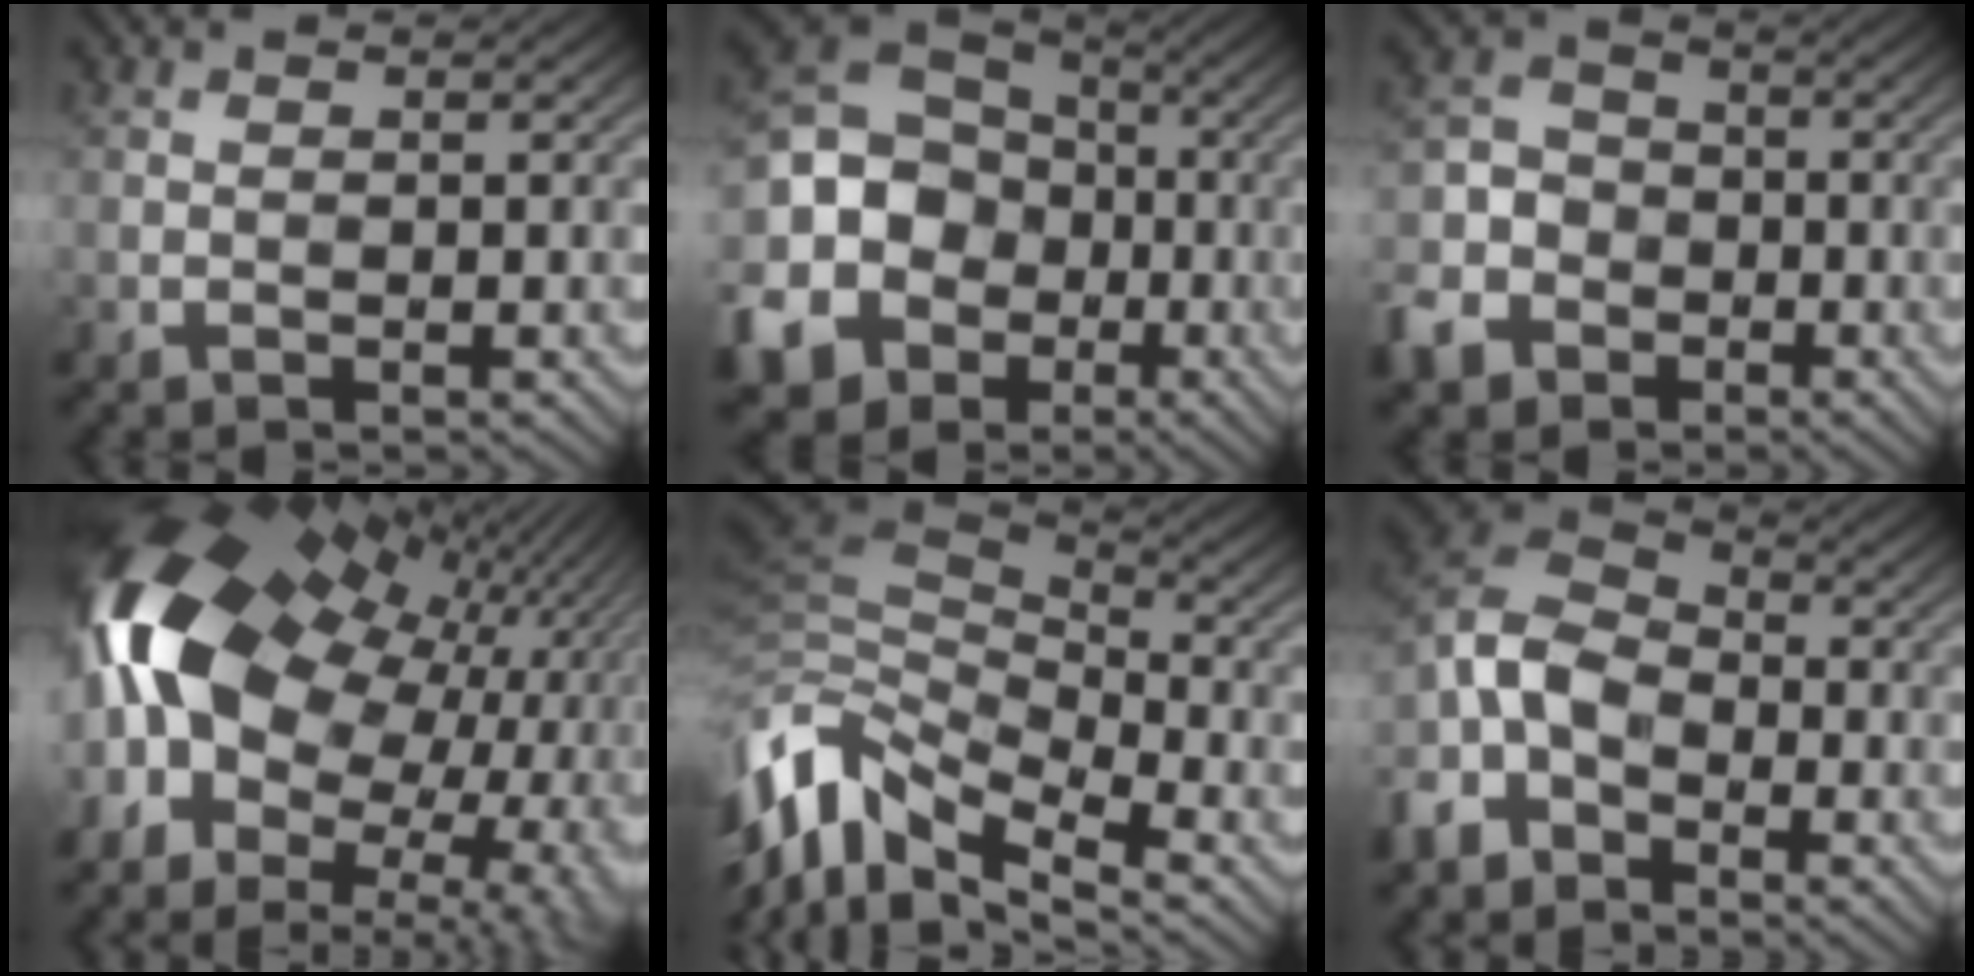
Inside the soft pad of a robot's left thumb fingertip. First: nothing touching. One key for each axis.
{"total": 17.5, "fx": -5.5, "fy": 14.6, "fz": 7.9, "tx": -0.230, "ty": -0.038, "tz": -0.122}
{"total": 7.9, "fx": -4.2, "fy": 5.9, "fz": 3.0, "tx": -0.088, "ty": -0.012, "tz": -0.100}
{"total": 21.0, "fx": -0.7, "fy": 13.4, "fz": 16.2, "tx": -0.296, "ty": -0.031, "tz": 0.002}
{"total": 12.2, "fx": -5.9, "fy": 6.4, "fz": 8.5, "tx": -0.205, "ty": -0.012, "tz": -0.109}
{"total": 9.0, "fx": -5.2, "fy": 5.3, "fz": 5.0, "tx": -0.125, "ty": -0.006, "tz": -0.129}